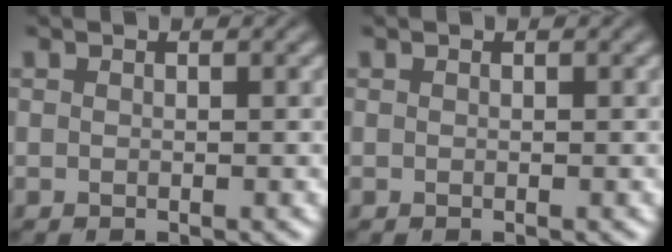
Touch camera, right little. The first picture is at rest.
{"total": 0.0}